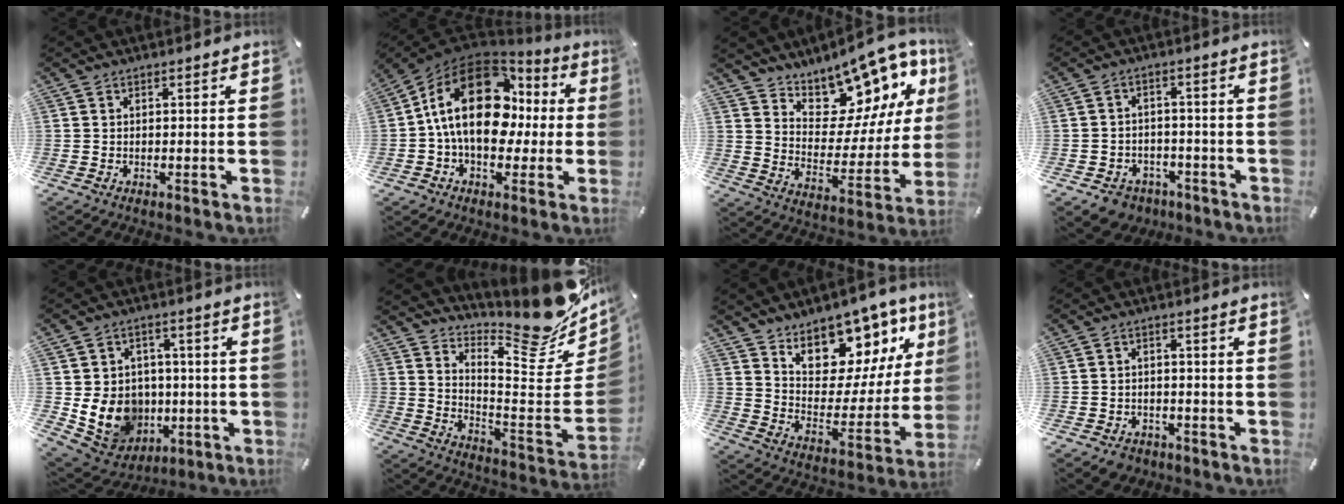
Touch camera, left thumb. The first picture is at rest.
{"total": 21.8, "force": [2.8, 14.7, 15.8], "torque": [-0.283, -0.001, 0.047]}
{"total": 13.3, "force": [10.7, 7.0, 3.7], "torque": [-0.043, -0.118, 0.184]}
{"total": 5.7, "force": [-3.5, 4.2, 1.6], "torque": [-0.034, 0.023, -0.064]}
{"total": 13.1, "force": [-1.2, 11.9, 5.4], "torque": [-0.118, -0.003, -0.009]}
{"total": 19.4, "force": [15.7, 5.7, 9.9], "torque": [-0.096, -0.160, 0.251]}
{"total": 13.0, "force": [9.6, 7.8, 3.7], "torque": [-0.048, -0.098, 0.168]}
{"total": 3.4, "force": [-2.4, 2.3, 0.8], "torque": [-0.018, 0.011, -0.050]}